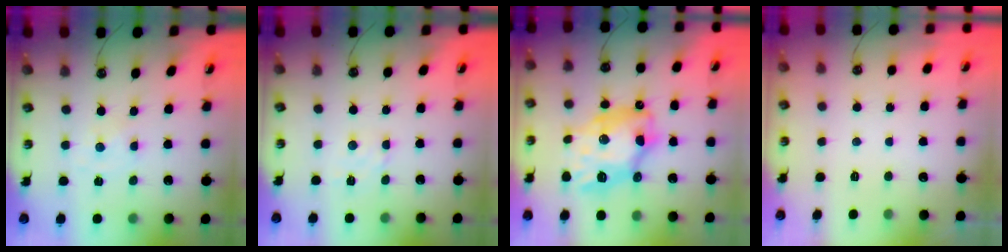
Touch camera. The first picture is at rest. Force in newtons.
{"total": 3.0, "press": 3.0, "slide": 0.5}
{"total": 14.9, "press": 14.9, "slide": 1.5}
{"total": 0.0}